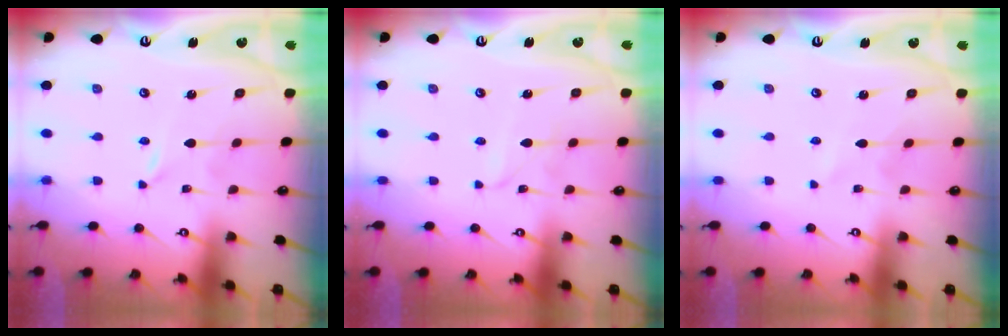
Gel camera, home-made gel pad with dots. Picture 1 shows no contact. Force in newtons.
{"total": 1.5, "press": 1.5, "slide": 0.2}
{"total": 1.7, "press": 1.7, "slide": 0.1}